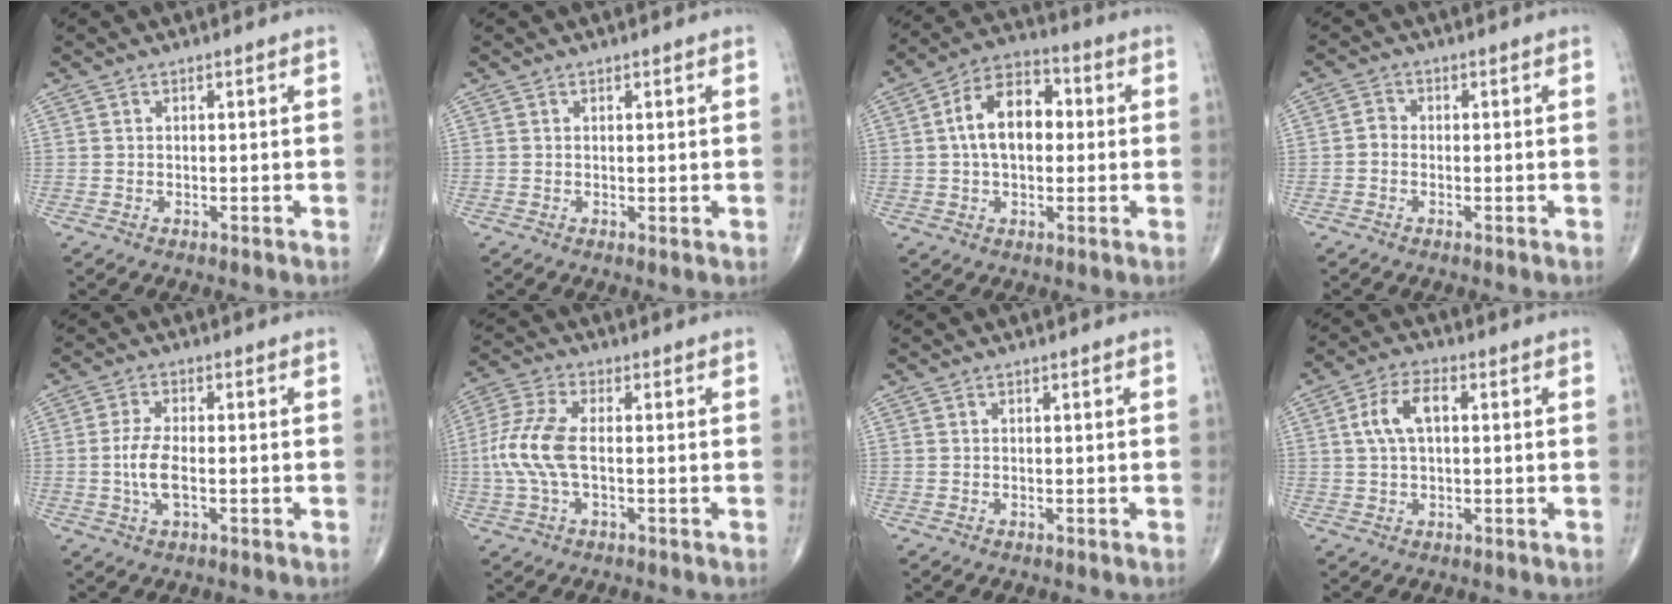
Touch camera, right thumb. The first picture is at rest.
{"total": 0.7, "force": [0.1, 0.1, 0.7], "torque": [-0.017, -0.004, 0.003]}
{"total": 11.7, "force": [1.0, 7.3, 9.2], "torque": [-0.141, 0.029, 0.007]}
{"total": 1.9, "force": [-0.6, 1.5, 1.0], "torque": [-0.009, 0.005, -0.018]}
{"total": 5.5, "force": [-0.8, 2.3, 5.0], "torque": [-0.108, 0.001, -0.018]}
{"total": 9.3, "force": [-0.7, 4.1, 8.4], "torque": [-0.214, 0.015, -0.018]}
{"total": 0.0}
{"total": 6.9, "force": [1.2, 3.6, 5.8], "torque": [-0.117, 0.015, 0.020]}